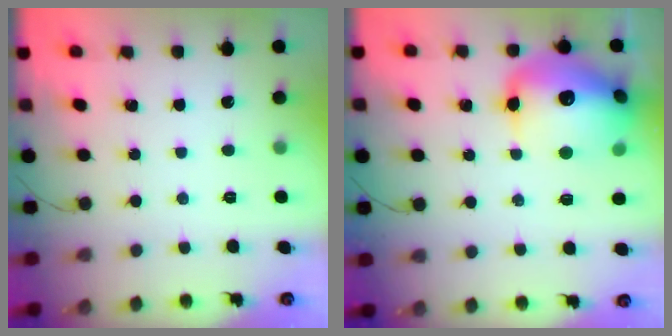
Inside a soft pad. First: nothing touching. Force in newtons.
{"total": 20.7, "press": 20.5, "slide": 3.3}